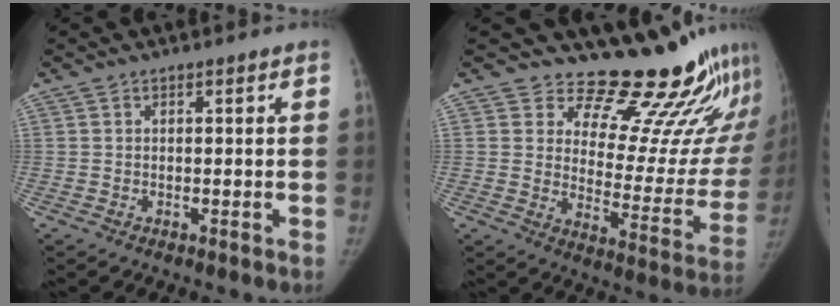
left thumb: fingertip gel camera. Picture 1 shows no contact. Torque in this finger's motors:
{"motor_torque": [-0.16, 0.22, -0.14, -0.23, -0.03]}